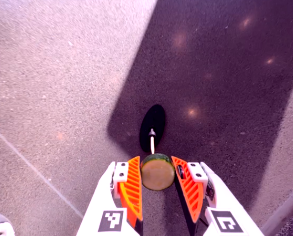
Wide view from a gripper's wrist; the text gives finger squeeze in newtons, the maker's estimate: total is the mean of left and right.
{"total": 8.5, "left": 8.2, "right": 8.8}